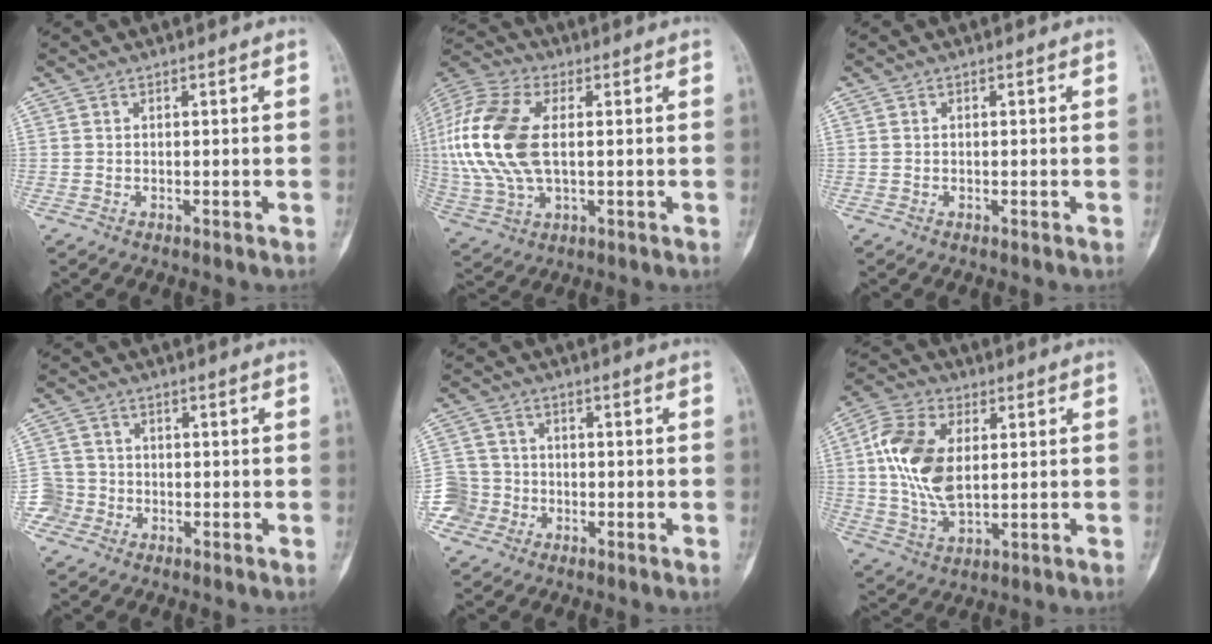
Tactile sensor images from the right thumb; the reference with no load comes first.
{"total": 18.6, "force": [1.8, 10.4, 15.3], "torque": [-0.353, 0.007, 0.033]}
{"total": 0.0}
{"total": 4.3, "force": [-2.2, 3.7, 0.0], "torque": [0.020, 0.017, -0.049]}
{"total": 6.1, "force": [-3.1, 5.3, 0.4], "torque": [0.013, 0.025, -0.064]}
{"total": 13.8, "force": [1.9, 8.1, 11.0], "torque": [-0.220, 0.000, 0.036]}